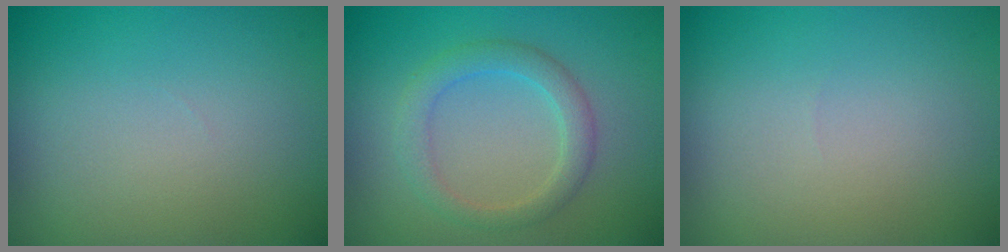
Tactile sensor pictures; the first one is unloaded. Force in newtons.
{"total": 2.7, "press": 2.6, "slide": 0.3}
{"total": 0.0}